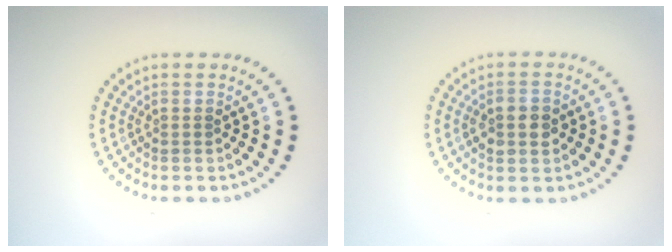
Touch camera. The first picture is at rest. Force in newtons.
{"total": 3.0, "press": 3.0, "slide": 0.2}